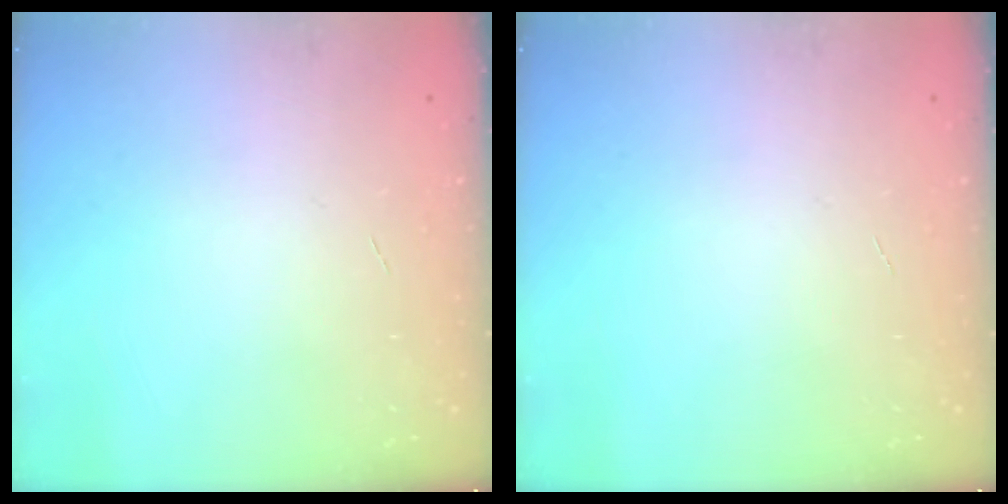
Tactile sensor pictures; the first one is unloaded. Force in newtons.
{"total": 0.0}